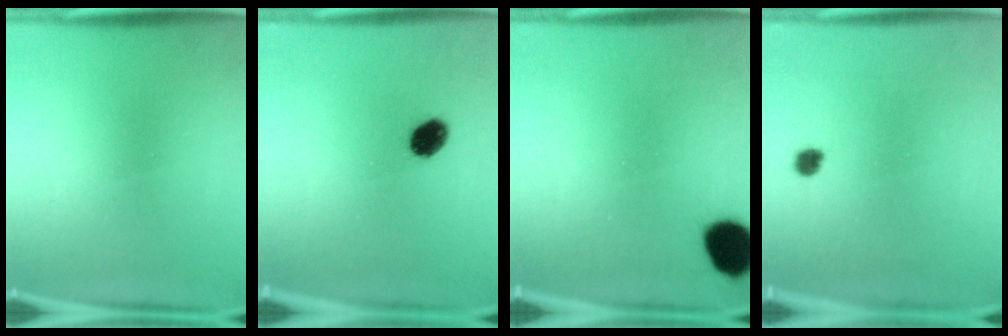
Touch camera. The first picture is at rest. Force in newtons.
{"total": 5.5}
{"total": 10.2}
{"total": 1.8}